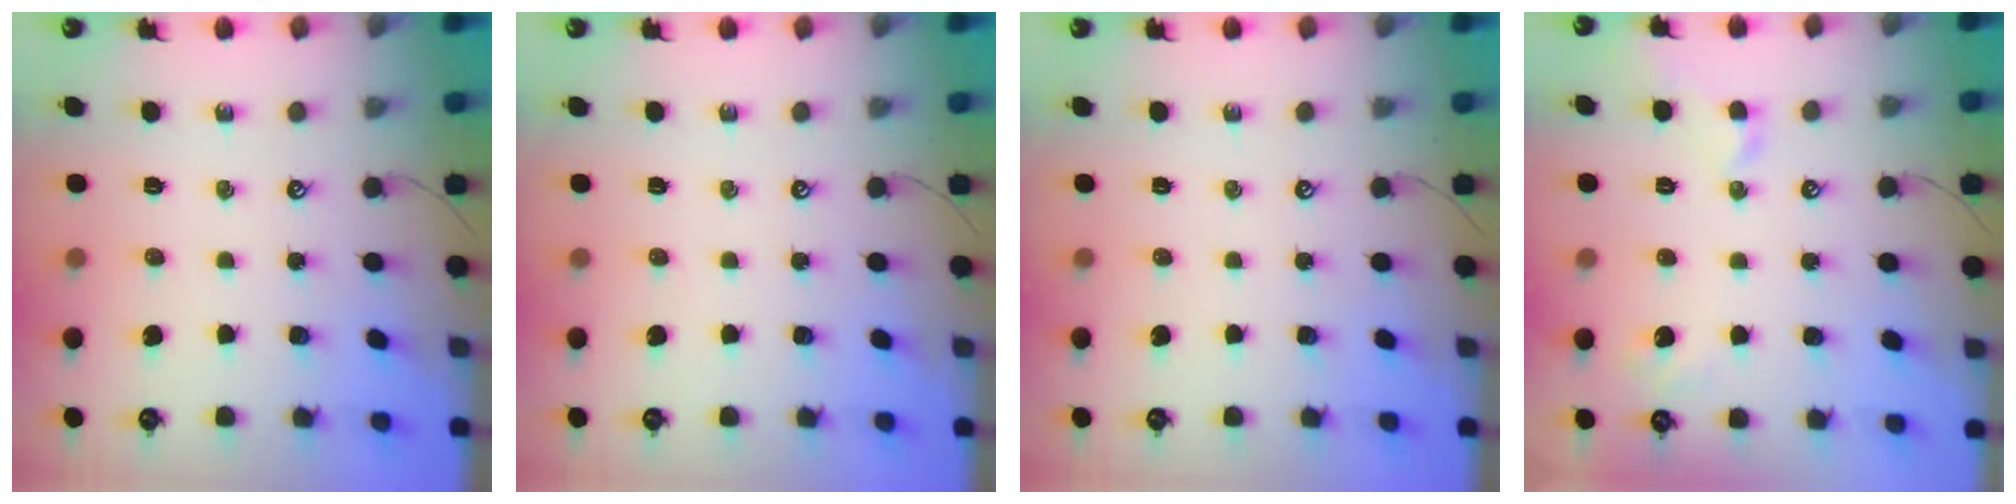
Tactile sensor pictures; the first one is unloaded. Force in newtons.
{"total": 0.0}
{"total": 0.0}
{"total": 1.1, "press": 0.9, "slide": 0.7}